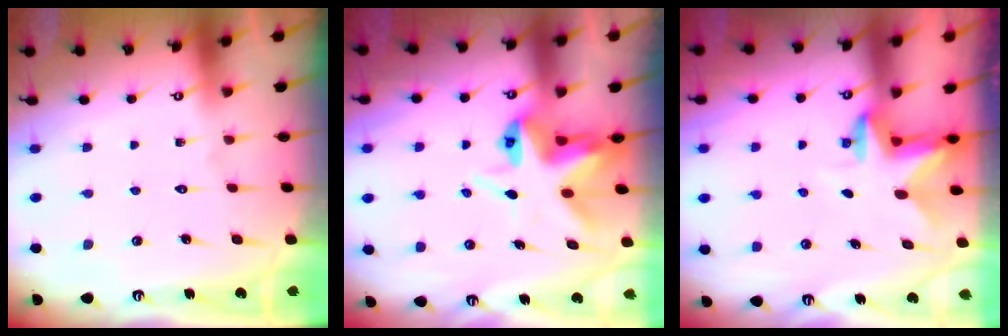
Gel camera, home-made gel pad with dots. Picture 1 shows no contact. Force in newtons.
{"total": 7.5, "press": 7.5, "slide": 0.4}
{"total": 2.8, "press": 2.7, "slide": 0.6}